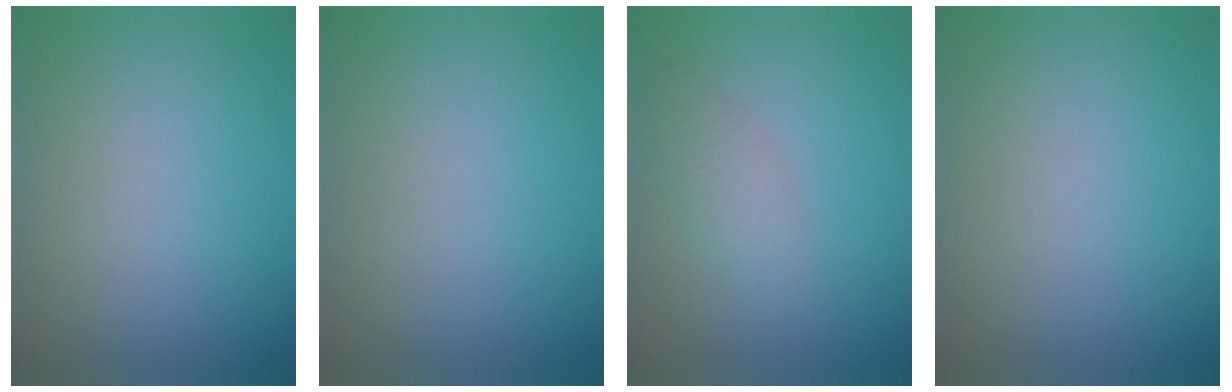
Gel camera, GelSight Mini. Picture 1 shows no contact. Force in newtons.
{"total": 0.0}
{"total": 2.2, "press": 2.2, "slide": 0.1}
{"total": 0.0}